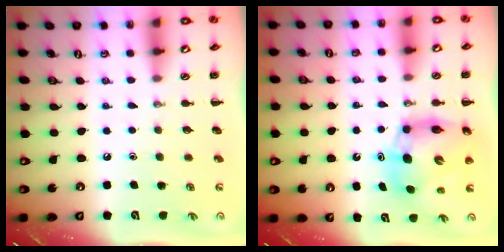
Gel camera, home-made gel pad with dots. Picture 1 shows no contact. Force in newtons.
{"total": 9.9, "press": 9.5, "slide": 2.8}